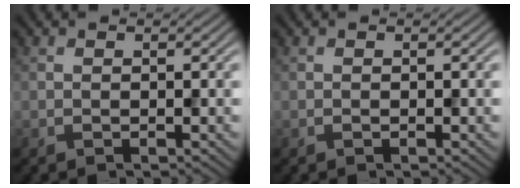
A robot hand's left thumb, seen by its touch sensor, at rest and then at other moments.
{"total": 0.0}